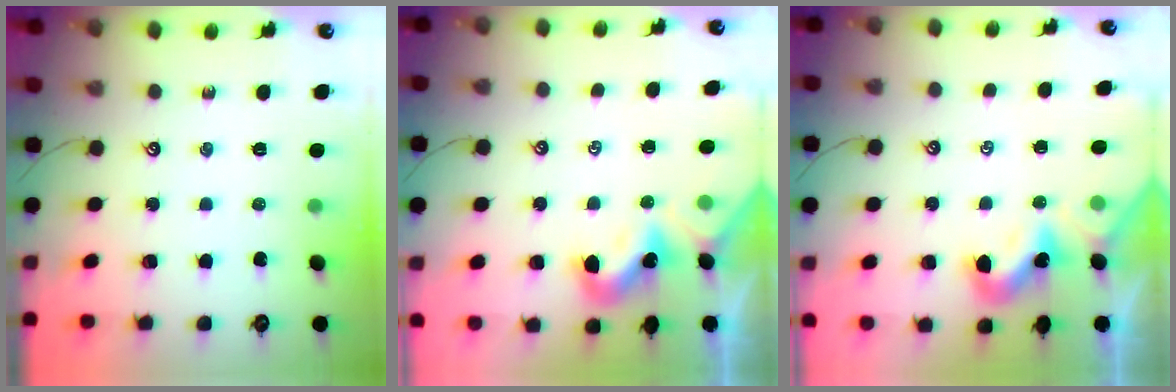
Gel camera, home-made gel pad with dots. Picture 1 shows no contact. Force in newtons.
{"total": 2.1, "press": 2.1, "slide": 0.4}
{"total": 1.8, "press": 1.8, "slide": 0.5}